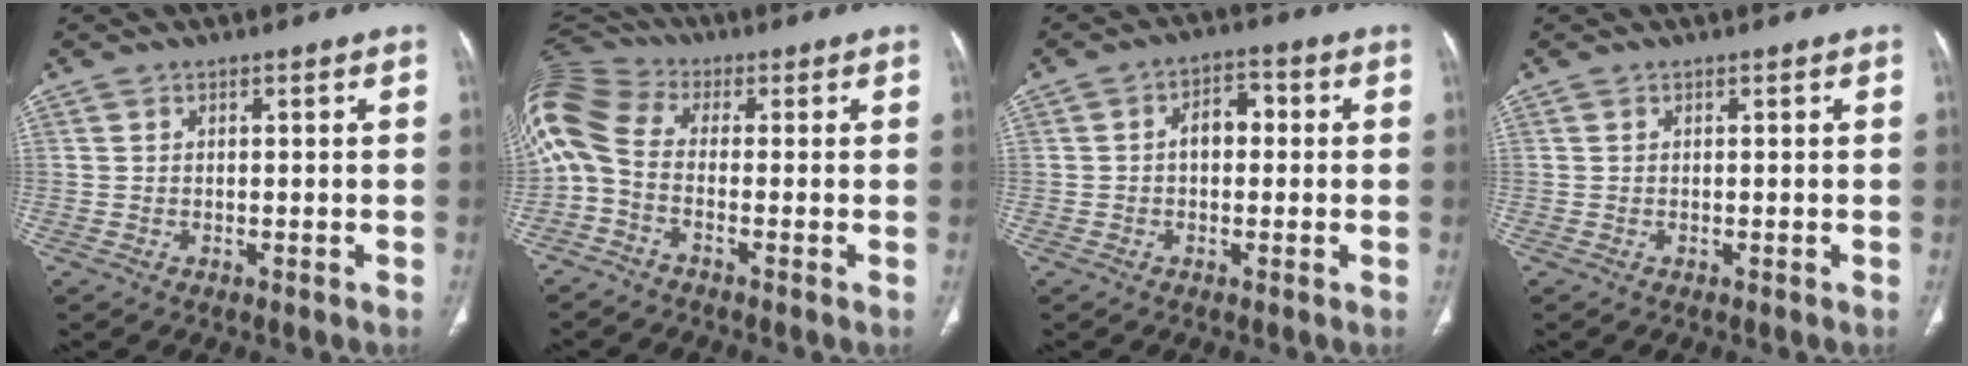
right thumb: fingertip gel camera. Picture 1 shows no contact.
{"total": 12.6, "force": [-1.6, 8.0, 9.6], "torque": [-0.225, 0.044, -0.045]}
{"total": 5.2, "force": [0.1, 3.4, 3.9], "torque": [-0.048, 0.021, -0.006]}
{"total": 0.0}